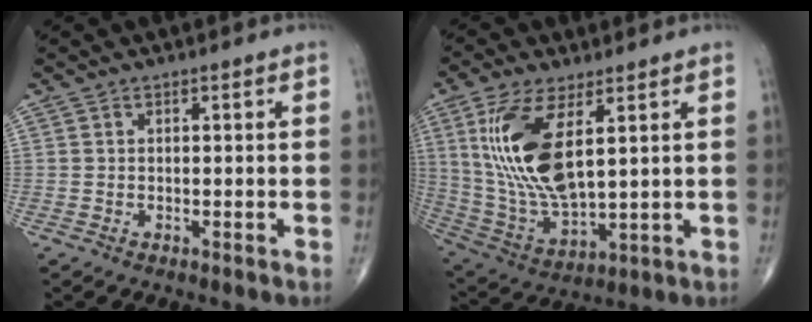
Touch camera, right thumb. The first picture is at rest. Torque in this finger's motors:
{"motor_torque": [-0.70, 1.75, 1.51, 1.26, 0.22]}